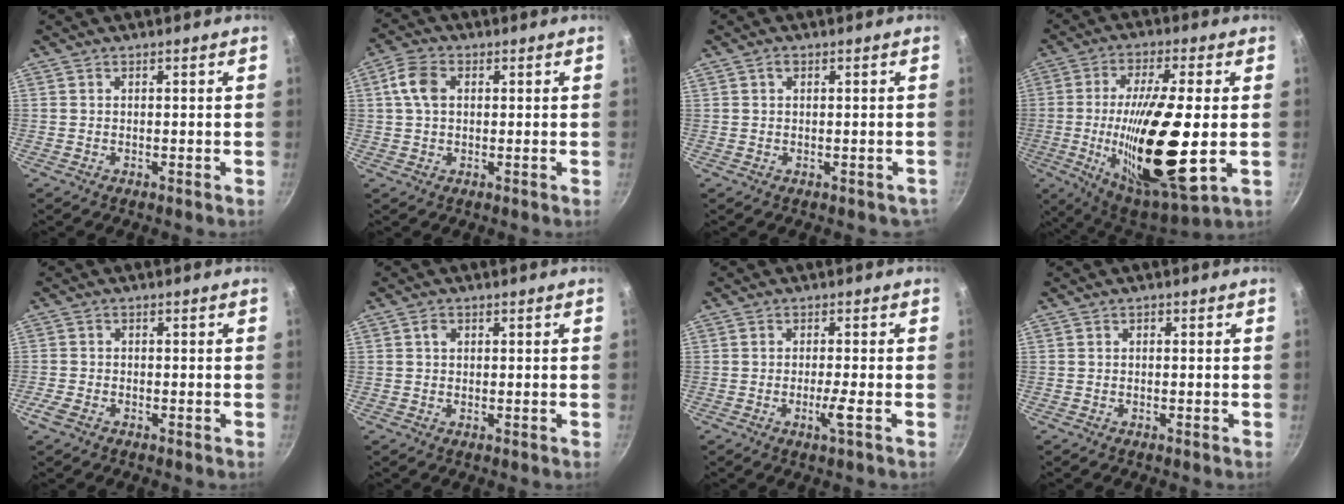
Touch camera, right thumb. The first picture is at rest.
{"total": 5.5, "force": [0.9, 3.8, 3.9], "torque": [-0.075, 0.011, 0.012]}
{"total": 1.8, "force": [0.1, 1.5, 1.0], "torque": [0.002, 0.010, 0.008]}
{"total": 24.2, "force": [-2.2, 7.1, 23.0], "torque": [-0.404, -0.012, -0.032]}
{"total": 2.6, "force": [-1.7, 1.6, 1.2], "torque": [-0.033, 0.008, -0.037]}
{"total": 1.3, "force": [0.4, 1.1, 0.6], "torque": [-0.007, 0.001, 0.005]}
{"total": 3.0, "force": [-1.1, -0.1, 2.8], "torque": [-0.053, 0.002, -0.020]}
{"total": 0.6, "force": [-0.2, 0.4, 0.3], "torque": [-0.006, 0.003, -0.006]}